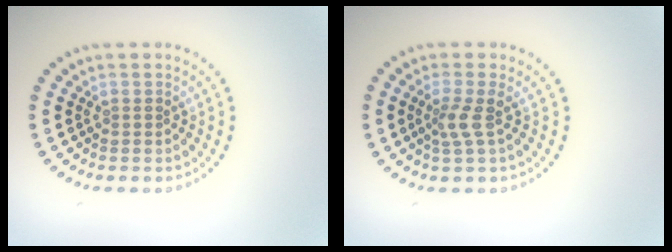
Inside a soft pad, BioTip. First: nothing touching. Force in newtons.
{"total": 1.8, "press": 1.4, "slide": 1.2}